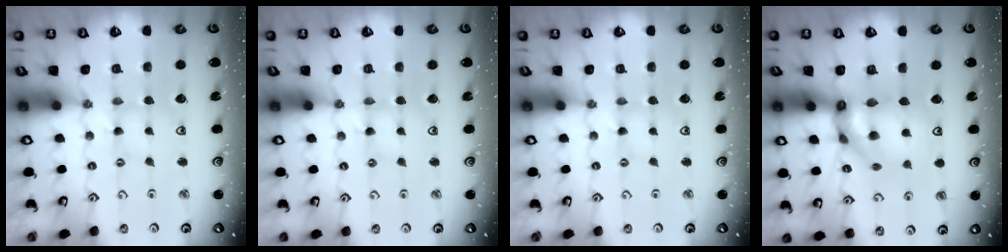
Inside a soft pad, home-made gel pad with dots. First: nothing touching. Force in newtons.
{"total": 1.7, "press": 1.7, "slide": 0.2}
{"total": 0.0}
{"total": 12.2, "press": 12.1, "slide": 1.0}